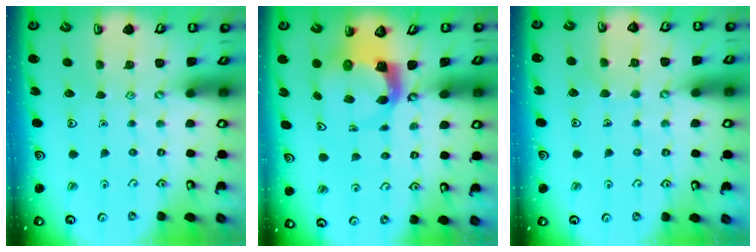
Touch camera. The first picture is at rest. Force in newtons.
{"total": 4.7, "press": 4.6, "slide": 0.7}
{"total": 5.2, "press": 5.2, "slide": 0.3}